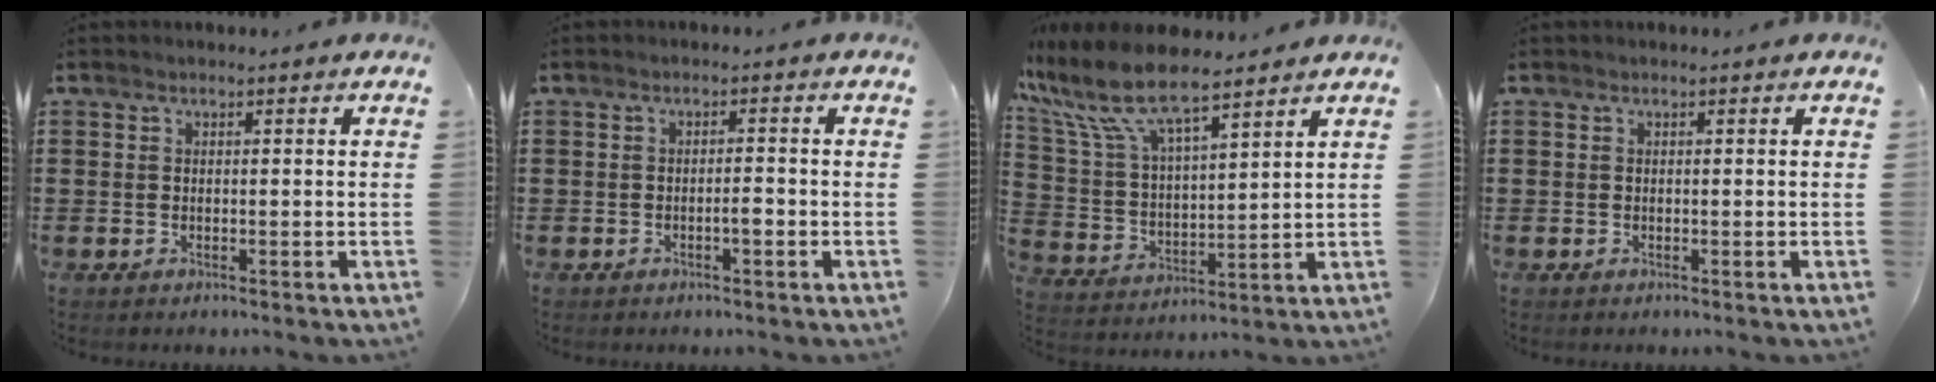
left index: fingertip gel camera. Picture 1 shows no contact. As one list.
[{"total": 1.7, "force": [-0.7, 0.4, 1.5], "torque": [-0.029, 0.002, -0.013]}, {"total": 9.8, "force": [7.8, 2.5, 5.3], "torque": [-0.139, -0.035, 0.134]}, {"total": 0.0}]